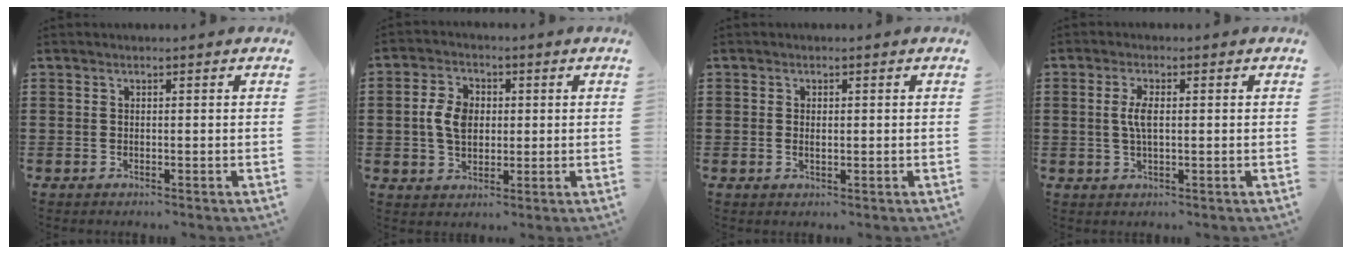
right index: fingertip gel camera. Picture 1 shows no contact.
{"total": 5.9, "force": [0.2, 4.1, 4.1], "torque": [-0.102, 0.010, -0.002]}
{"total": 1.2, "force": [0.0, 0.5, 1.1], "torque": [-0.022, 0.004, -0.001]}
{"total": 3.6, "force": [0.3, 1.2, 3.4], "torque": [-0.075, 0.001, 0.001]}